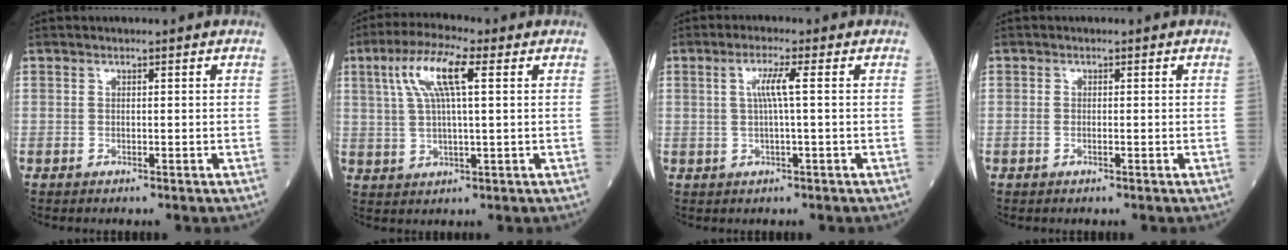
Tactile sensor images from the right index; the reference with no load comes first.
{"total": 9.1, "force": [3.3, 1.4, 8.4], "torque": [-0.171, 0.019, 0.061]}
{"total": 3.6, "force": [0.6, -0.4, 3.5], "torque": [-0.070, 0.005, 0.011]}
{"total": 0.5, "force": [-0.1, 0.2, 0.4], "torque": [-0.009, 0.000, -0.002]}